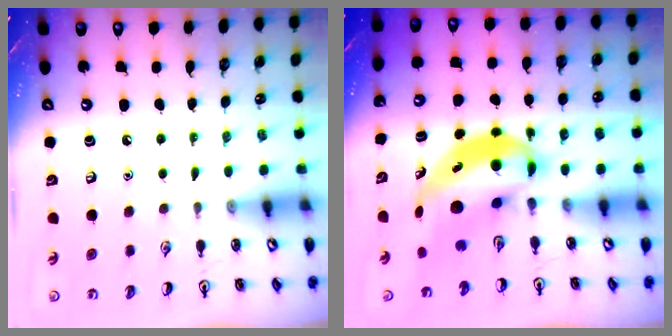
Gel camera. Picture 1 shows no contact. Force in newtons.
{"total": 8.0, "press": 7.7, "slide": 2.0}